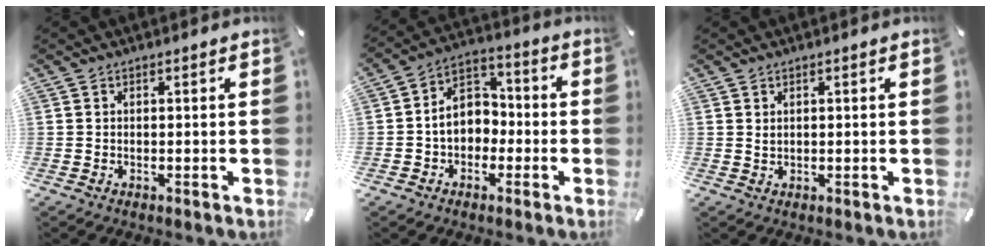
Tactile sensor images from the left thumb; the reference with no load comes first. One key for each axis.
{"total": 8.2, "fx": -1.7, "fy": 6.9, "fz": 4.1, "tx": -0.078, "ty": 0.020, "tz": -0.031}
{"total": 0.8, "fx": 0.4, "fy": 0.6, "fz": 0.4, "tx": -0.009, "ty": 0.000, "tz": 0.008}